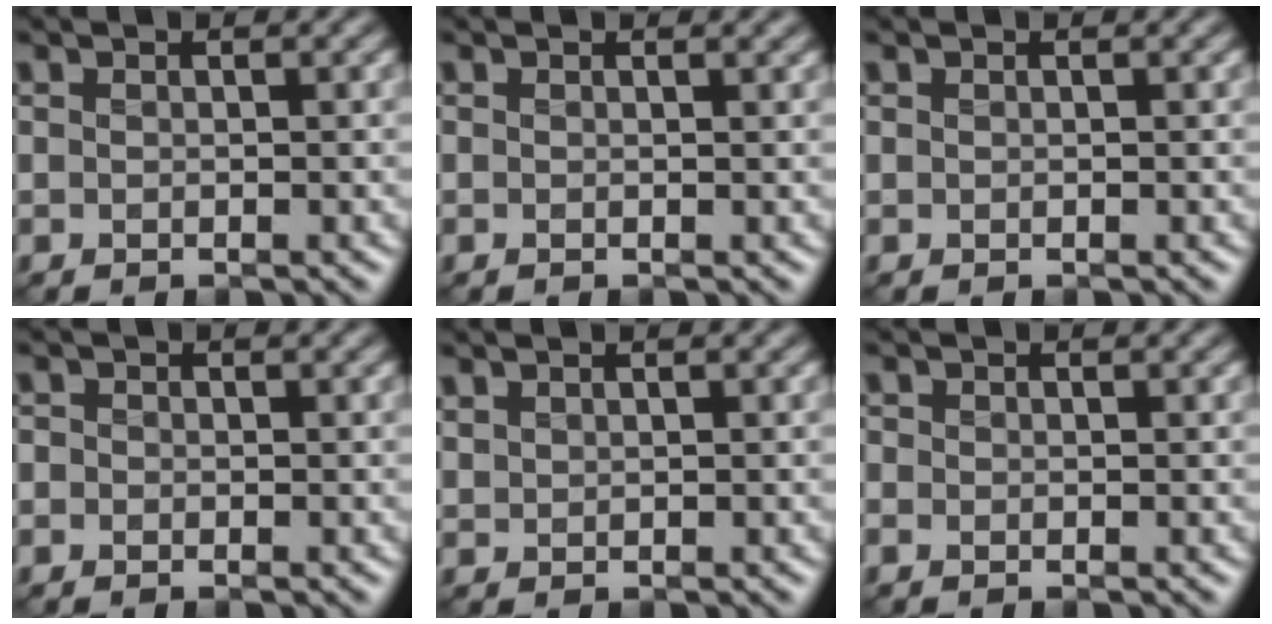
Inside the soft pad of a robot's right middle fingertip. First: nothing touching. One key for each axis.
{"total": 0.9, "fx": 0.9, "fy": 0.1, "fz": 0.1, "tx": -0.004, "ty": -0.006, "tz": 0.010}
{"total": 0.0}
{"total": 0.9, "fx": -0.5, "fy": 0.8, "fz": 0.1, "tx": 0.003, "ty": -0.005, "tz": -0.013}
{"total": 0.7, "fx": 0.6, "fy": 0.3, "fz": 0.1, "tx": -0.008, "ty": 0.000, "tz": 0.016}
{"total": 0.9, "fx": -0.5, "fy": 0.8, "fz": 0.2, "tx": -0.002, "ty": -0.007, "tz": -0.014}